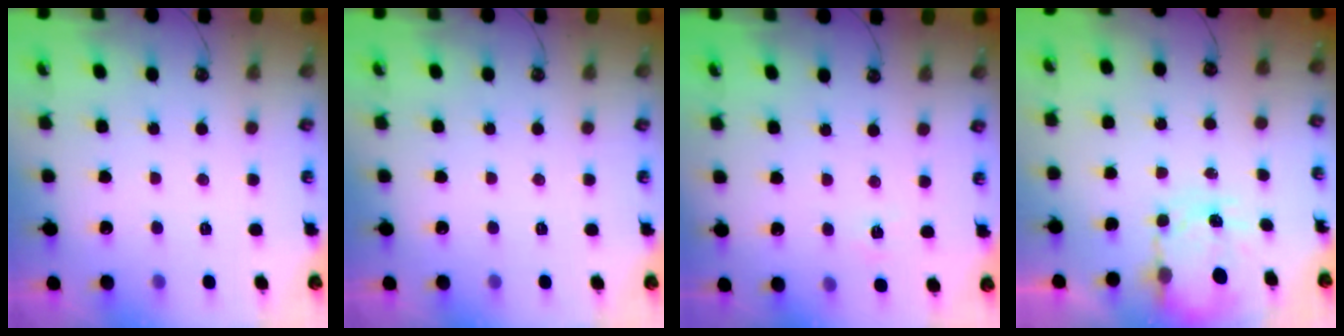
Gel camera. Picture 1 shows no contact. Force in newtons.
{"total": 0.0}
{"total": 2.3, "press": 2.3, "slide": 0.3}
{"total": 3.9, "press": 3.9, "slide": 0.3}